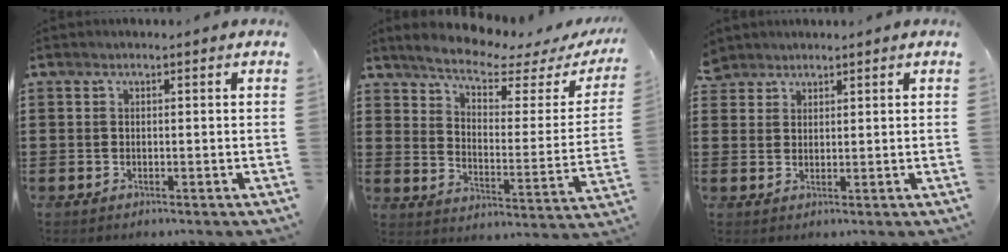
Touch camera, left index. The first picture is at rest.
{"total": 5.5, "force": [4.7, 0.9, 2.8], "torque": [-0.073, -0.029, 0.072]}
{"total": 2.3, "force": [2.0, 1.2, -0.1], "torque": [-0.006, 0.008, 0.039]}